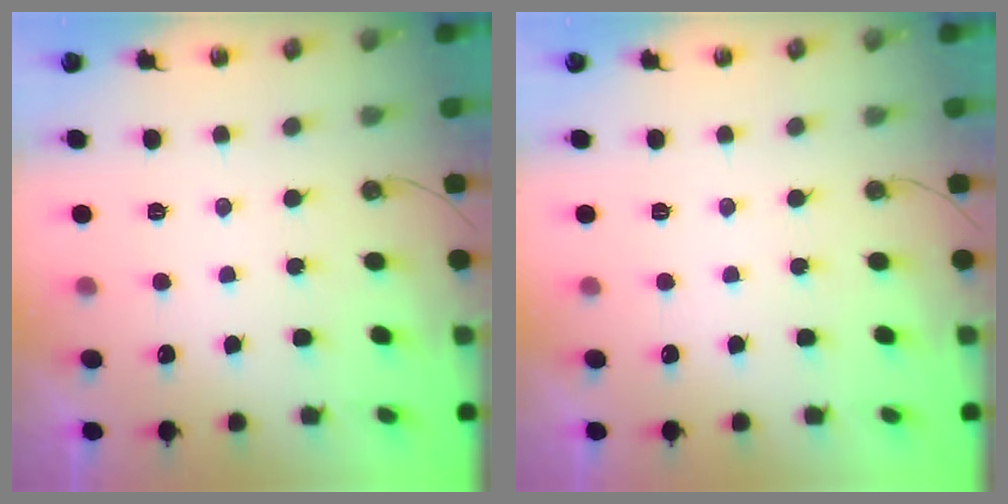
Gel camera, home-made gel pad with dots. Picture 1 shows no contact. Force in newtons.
{"total": 0.0}